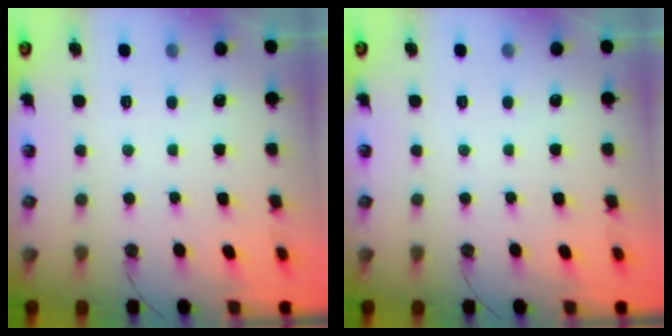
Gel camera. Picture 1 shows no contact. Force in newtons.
{"total": 0.0}